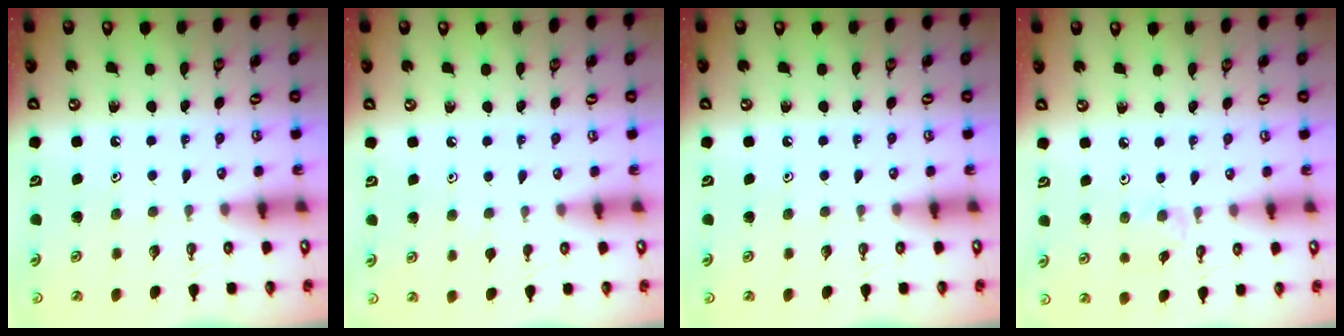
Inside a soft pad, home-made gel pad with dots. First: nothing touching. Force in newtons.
{"total": 2.8, "press": 2.7, "slide": 0.5}
{"total": 0.0}
{"total": 2.2, "press": 2.2, "slide": 0.4}